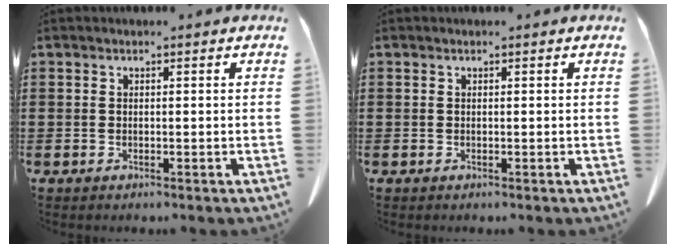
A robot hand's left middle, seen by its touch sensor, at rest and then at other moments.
{"total": 0.0}